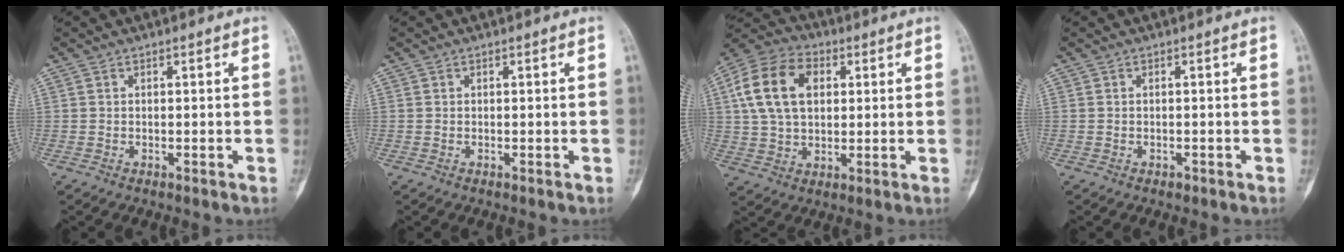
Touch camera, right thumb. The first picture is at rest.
{"total": 0.0}
{"total": 14.8, "force": [3.6, 9.9, 10.3], "torque": [-0.179, 0.012, 0.061]}
{"total": 0.7, "force": [-0.4, 0.4, 0.3], "torque": [-0.003, 0.001, -0.005]}